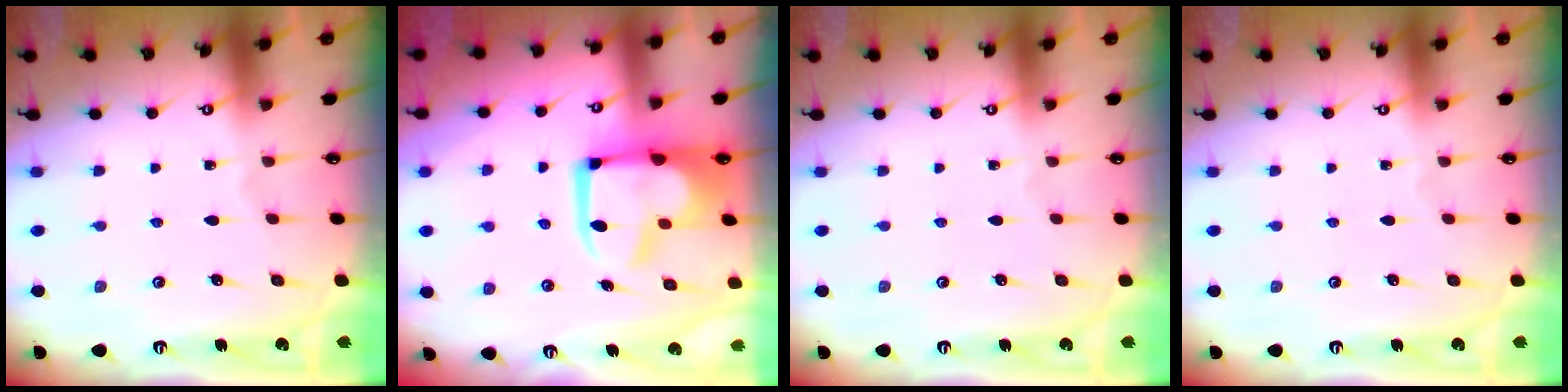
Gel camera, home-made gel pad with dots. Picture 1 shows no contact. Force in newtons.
{"total": 13.7, "press": 13.7, "slide": 1.1}
{"total": 0.0}
{"total": 0.0}